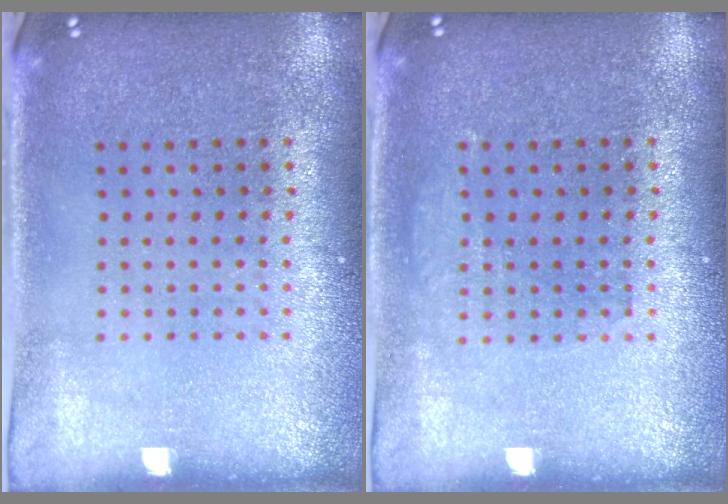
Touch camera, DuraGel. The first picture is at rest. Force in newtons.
{"total": 0.9, "press": 0.9, "slide": 0.2}